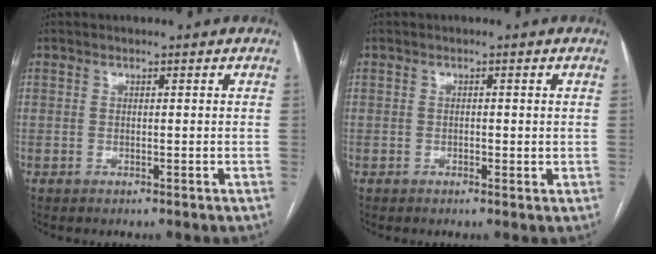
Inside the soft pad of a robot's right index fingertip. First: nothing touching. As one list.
[{"total": 1.5, "force": [-0.1, 0.8, 1.2], "torque": [-0.017, 0.001, -0.002]}]